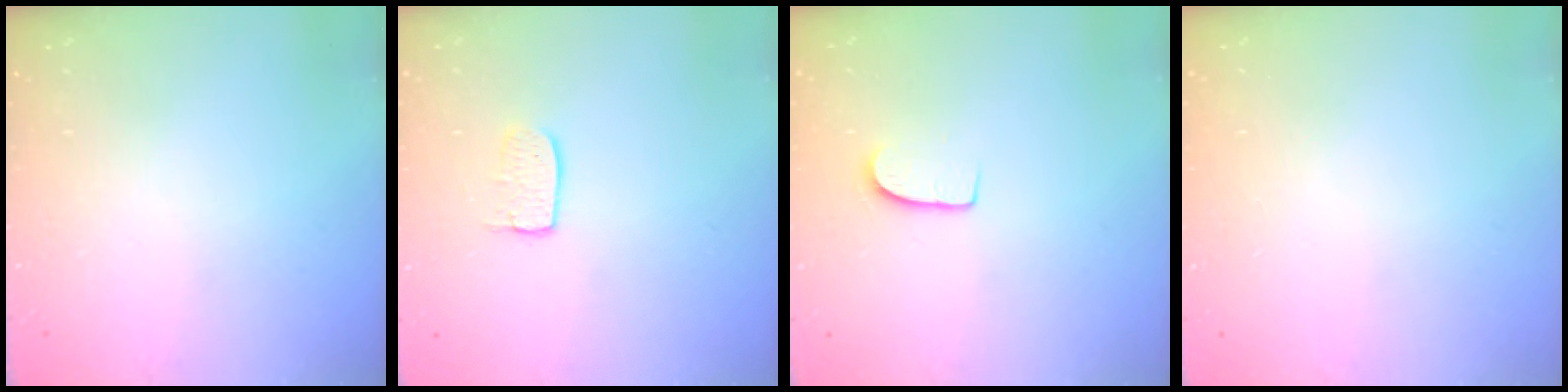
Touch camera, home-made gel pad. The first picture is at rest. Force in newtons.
{"total": 5.8, "press": 5.8, "slide": 0.4}
{"total": 6.4, "press": 6.4, "slide": 0.6}
{"total": 0.0}